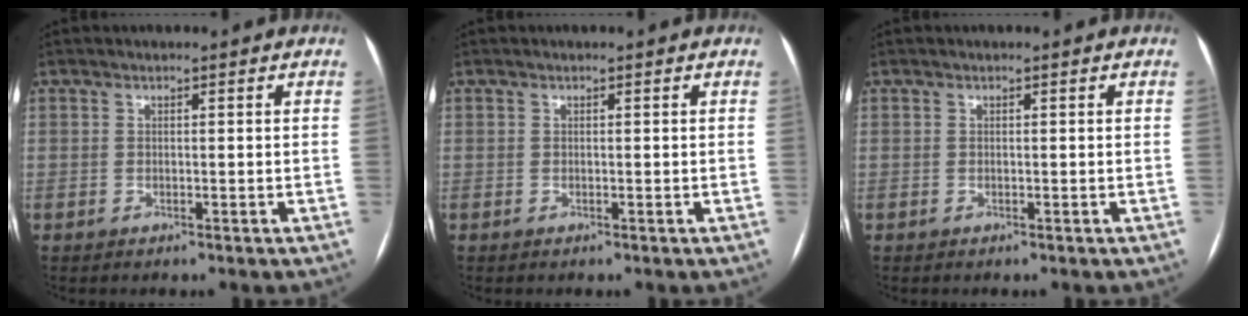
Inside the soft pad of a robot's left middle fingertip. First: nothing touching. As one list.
[{"total": 0.0}, {"total": 0.0}]